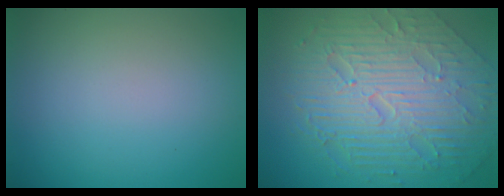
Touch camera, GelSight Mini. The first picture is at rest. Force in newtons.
{"total": 10.3, "press": 6.8, "slide": 7.8}